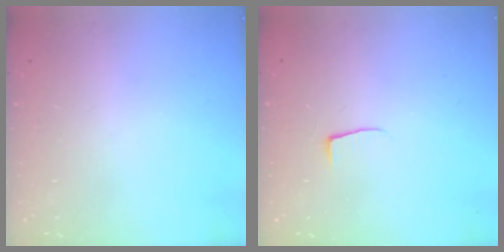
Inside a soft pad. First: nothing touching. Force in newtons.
{"total": 3.8, "press": 3.8, "slide": 0.5}